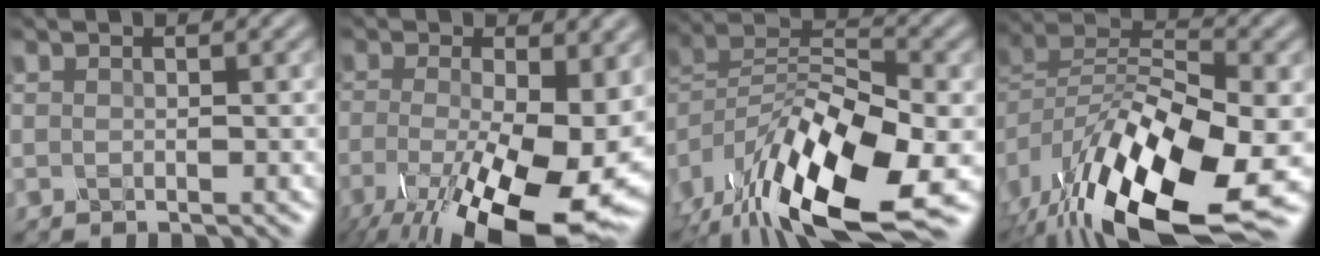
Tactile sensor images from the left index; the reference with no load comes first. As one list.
[{"total": 17.7, "force": [-6.5, 6.8, 15.0], "torque": [-0.247, -0.042, -0.092]}, {"total": 15.5, "force": [-8.5, 6.3, 11.3], "torque": [-0.212, -0.010, -0.146]}, {"total": 16.3, "force": [-7.7, 7.5, 12.2], "torque": [-0.231, -0.021, -0.128]}]